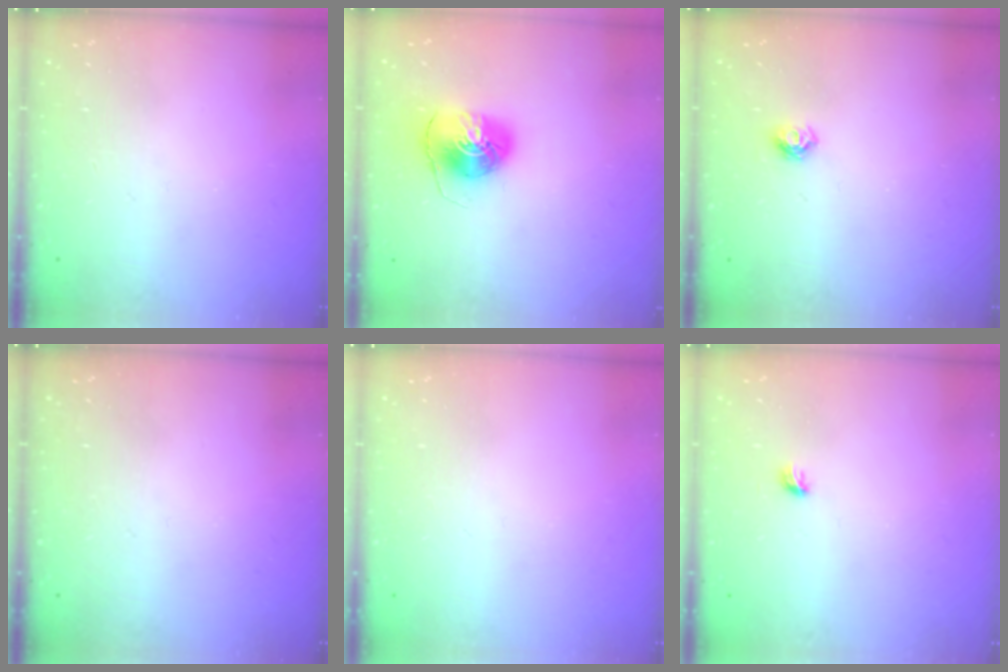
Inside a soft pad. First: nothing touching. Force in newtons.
{"total": 7.7, "press": 7.7, "slide": 0.7}
{"total": 4.9, "press": 4.8, "slide": 0.6}
{"total": 0.0}
{"total": 0.0}
{"total": 3.6, "press": 3.5, "slide": 1.0}